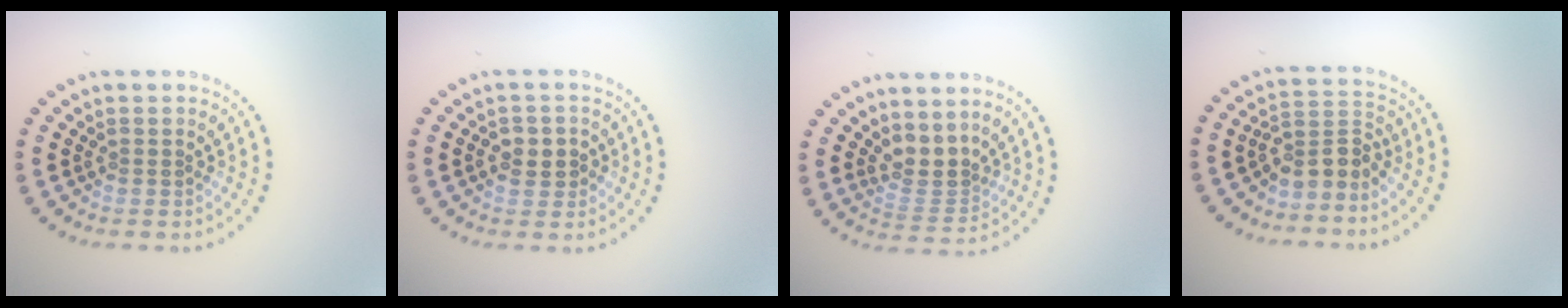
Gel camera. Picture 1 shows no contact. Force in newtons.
{"total": 2.4, "press": 2.3, "slide": 0.5}
{"total": 2.8, "press": 2.1, "slide": 1.8}
{"total": 2.9, "press": 2.2, "slide": 1.9}